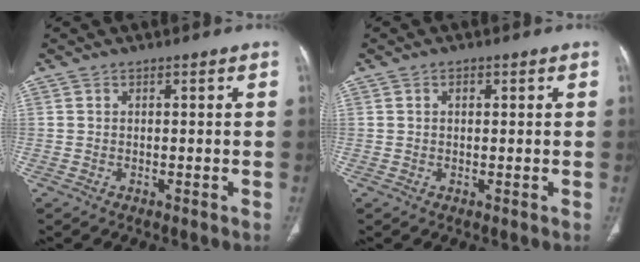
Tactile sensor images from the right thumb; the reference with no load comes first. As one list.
[{"total": 1.3, "force": [0.5, 0.8, 0.9], "torque": [-0.015, 0.002, 0.009]}]